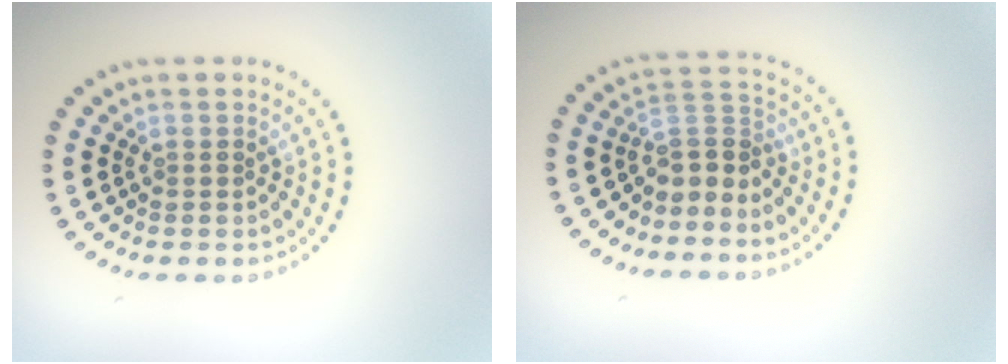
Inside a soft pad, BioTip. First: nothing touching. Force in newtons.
{"total": 2.9, "press": 2.1, "slide": 2.0}